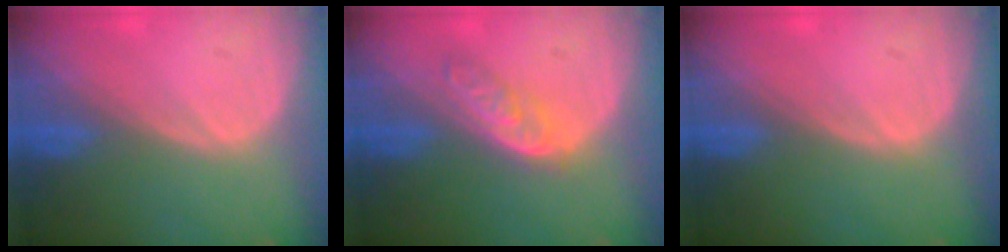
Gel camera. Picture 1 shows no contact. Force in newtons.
{"total": 4.9, "press": 4.2, "slide": 2.4}
{"total": 0.0}